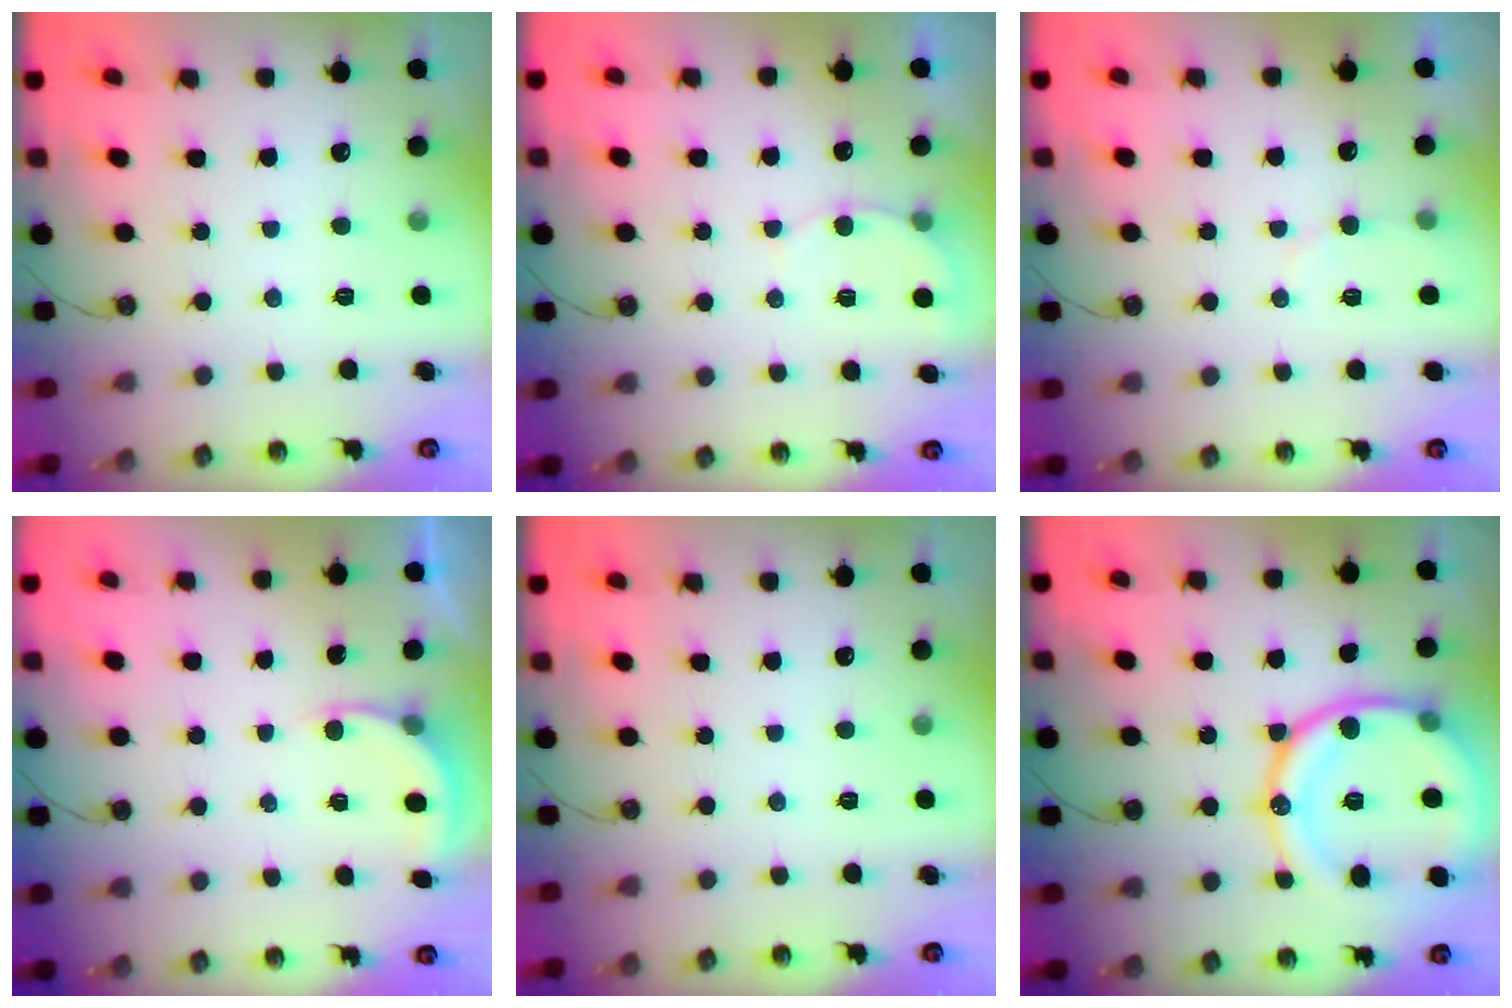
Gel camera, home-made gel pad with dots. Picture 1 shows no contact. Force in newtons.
{"total": 5.9, "press": 5.8, "slide": 0.4}
{"total": 3.0, "press": 3.0, "slide": 0.2}
{"total": 2.9, "press": 2.9, "slide": 0.2}
{"total": 0.0}
{"total": 22.1, "press": 22.0, "slide": 2.6}